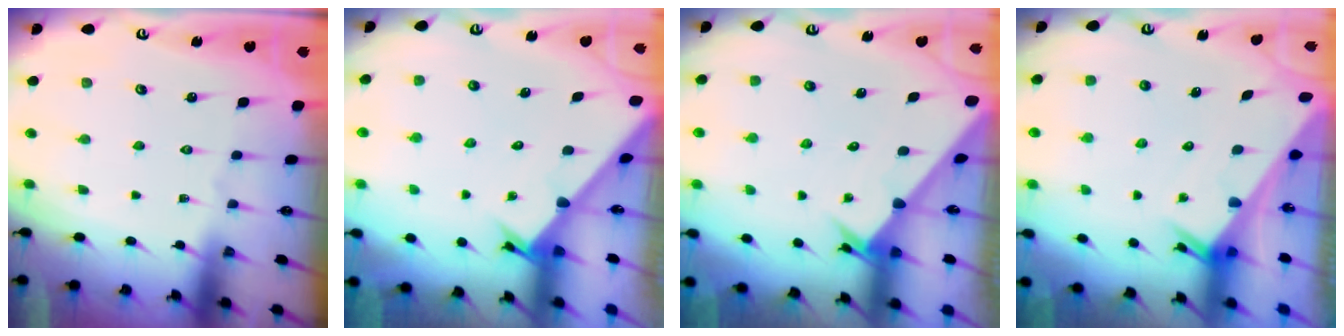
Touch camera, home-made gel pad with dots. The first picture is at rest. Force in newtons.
{"total": 2.5, "press": 2.5, "slide": 0.1}
{"total": 2.9, "press": 2.9, "slide": 0.1}
{"total": 2.4, "press": 2.4, "slide": 0.2}